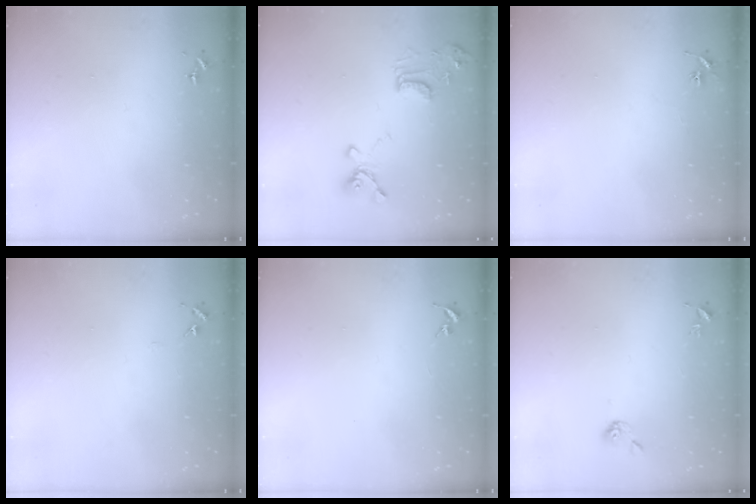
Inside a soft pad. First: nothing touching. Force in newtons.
{"total": 14.3, "press": 14.2, "slide": 1.7}
{"total": 2.9, "press": 2.9, "slide": 0.3}
{"total": 4.0, "press": 4.0, "slide": 0.5}
{"total": 0.0}
{"total": 4.7, "press": 4.5, "slide": 1.3}